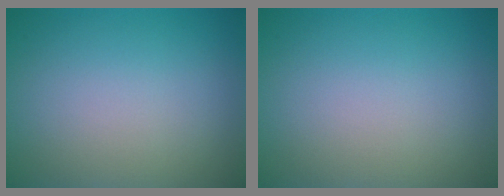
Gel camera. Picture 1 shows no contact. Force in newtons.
{"total": 0.0}